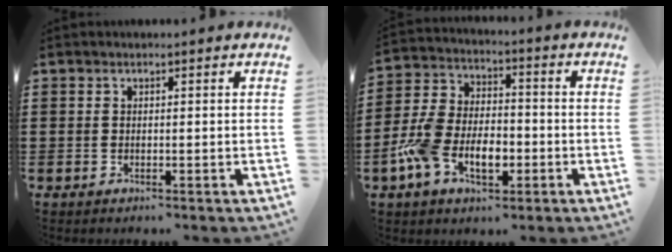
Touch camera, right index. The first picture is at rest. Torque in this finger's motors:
{"motor_torque": [1.10, -1.04, 0.41, 0.21]}